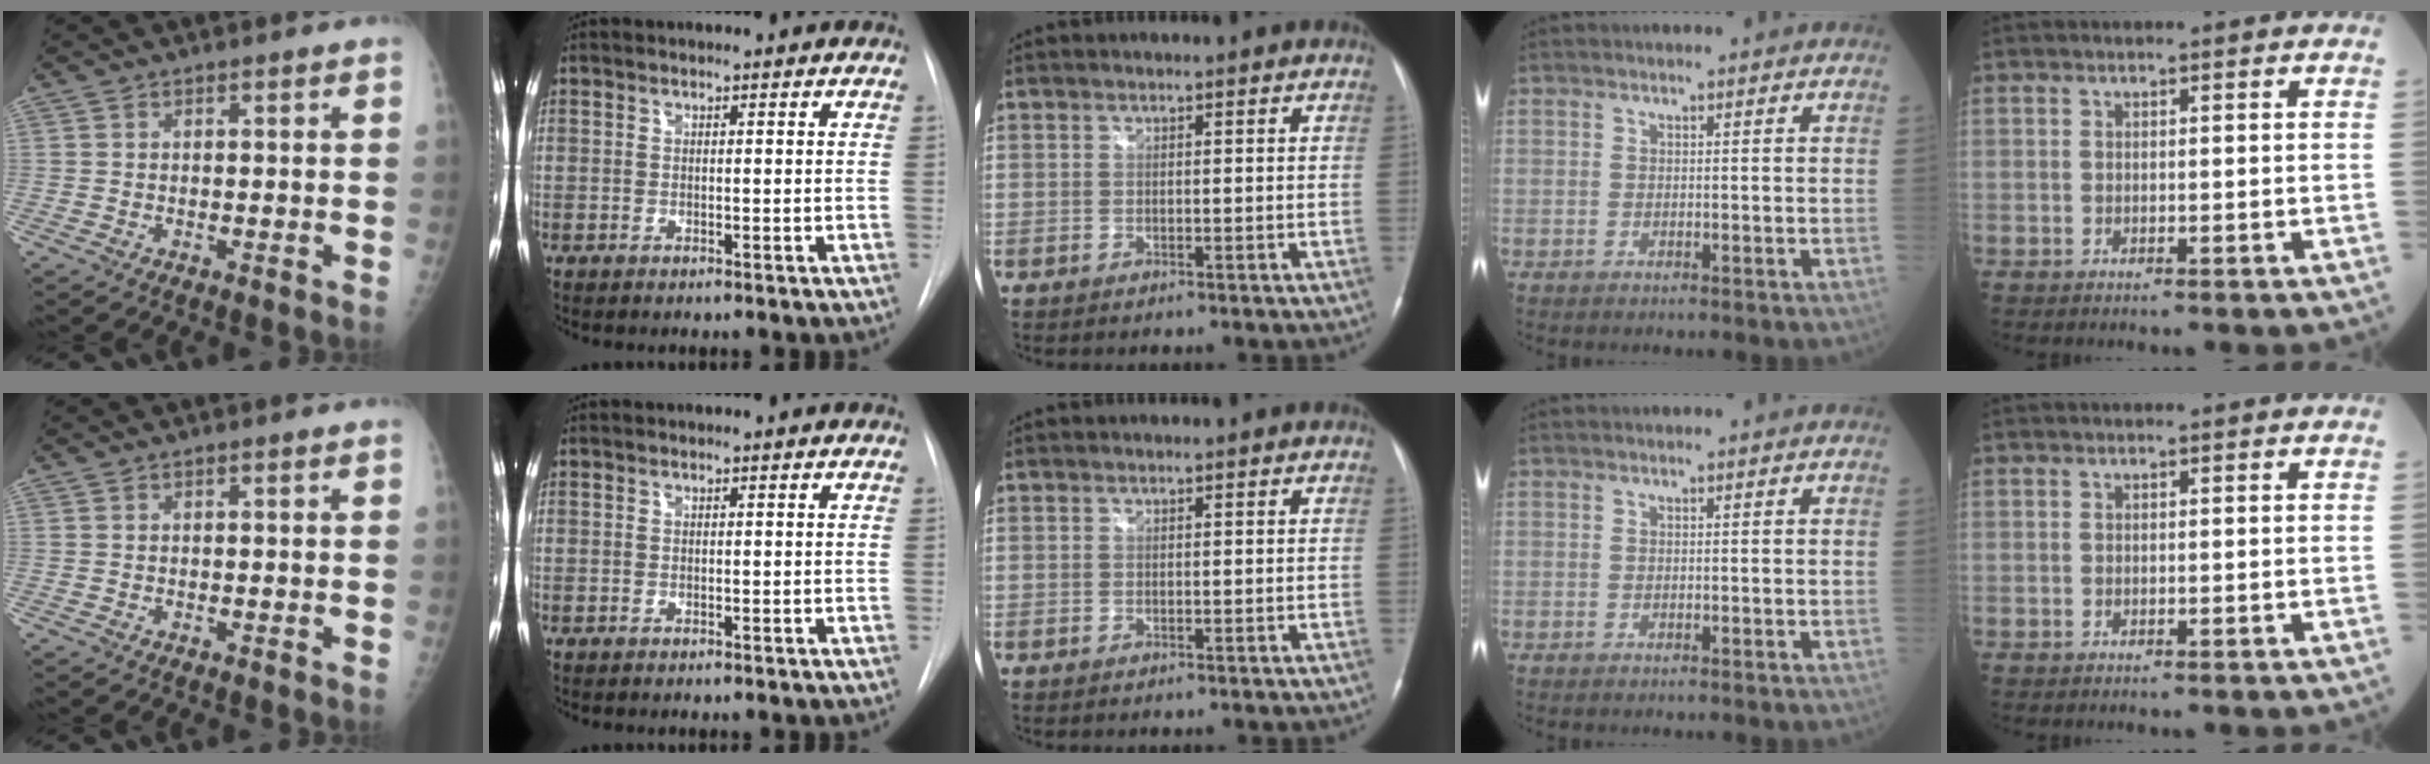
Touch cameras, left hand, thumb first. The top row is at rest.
{}